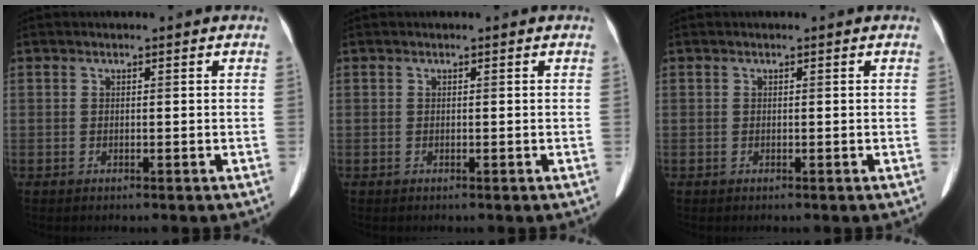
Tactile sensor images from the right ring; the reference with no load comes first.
{"total": 0.0}
{"total": 0.0}